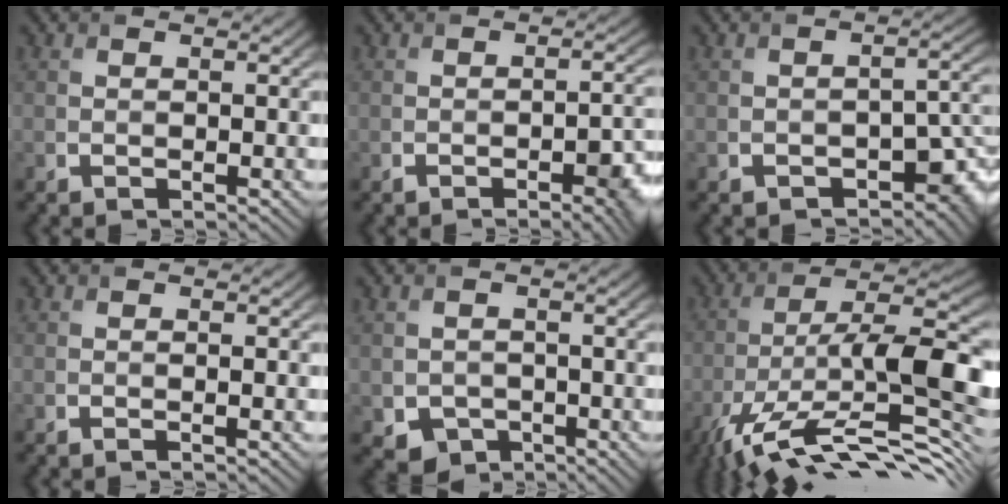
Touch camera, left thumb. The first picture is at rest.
{"total": 5.1, "force": [-2.6, 1.7, 4.1], "torque": [-0.052, -0.002, -0.031]}
{"total": 6.3, "force": [-3.5, 3.3, 4.1], "torque": [-0.044, -0.013, -0.043]}
{"total": 0.6, "force": [-0.2, 0.0, 0.5], "torque": [-0.011, -0.002, -0.004]}
{"total": 3.1, "force": [-1.3, 2.7, 1.0], "torque": [-0.028, -0.014, -0.024]}
{"total": 15.9, "force": [-8.0, 4.6, 13.0], "torque": [-0.234, -0.003, -0.144]}